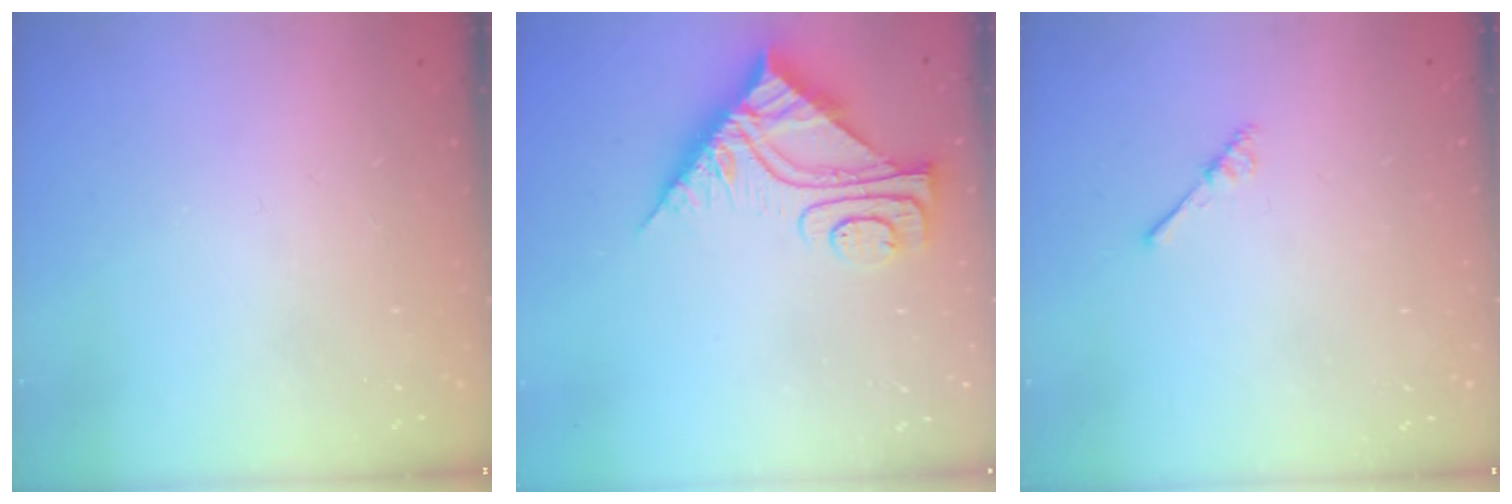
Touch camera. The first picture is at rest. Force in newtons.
{"total": 11.3, "press": 11.2, "slide": 1.2}
{"total": 3.0, "press": 3.0, "slide": 0.3}